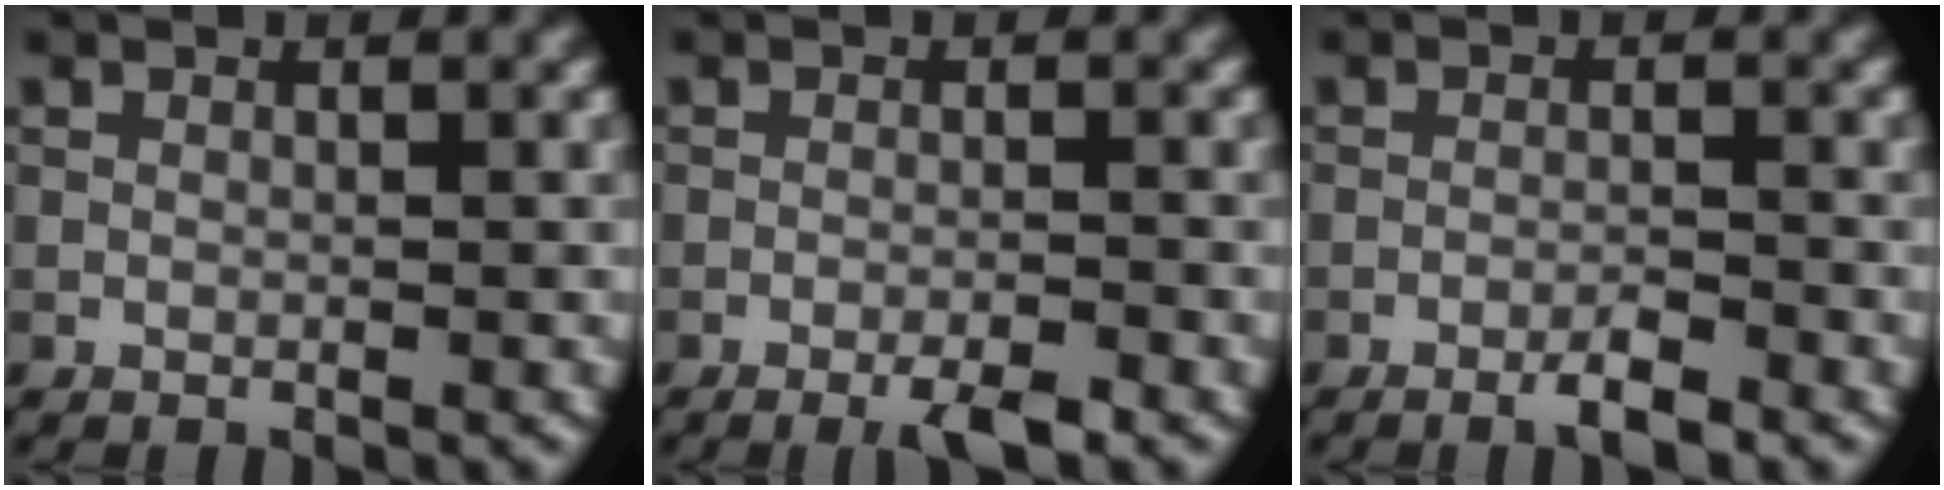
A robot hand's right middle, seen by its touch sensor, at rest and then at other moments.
{"total": 2.9, "force": [-2.0, 0.3, 2.1], "torque": [-0.036, 0.001, -0.037]}
{"total": 2.0, "force": [-1.4, 0.2, 1.5], "torque": [-0.023, 0.002, -0.027]}